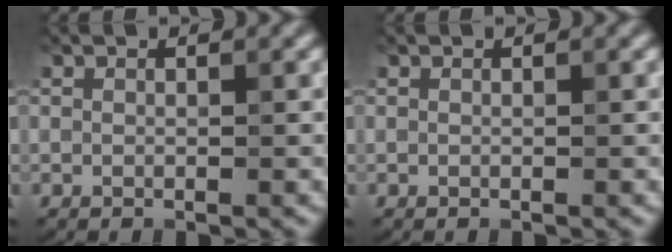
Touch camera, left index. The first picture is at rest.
{"total": 0.0}